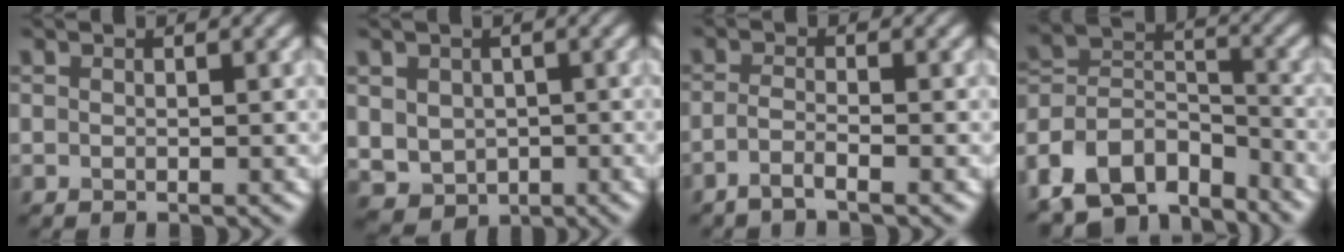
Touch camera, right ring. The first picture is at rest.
{"total": 4.1, "force": [-0.2, 3.7, 1.9], "torque": [-0.042, -0.008, 0.004]}
{"total": 1.9, "force": [-1.2, 0.4, 1.4], "torque": [-0.028, -0.001, -0.034]}
{"total": 9.1, "force": [-6.7, 5.0, 3.6], "torque": [-0.068, 0.012, -0.128]}